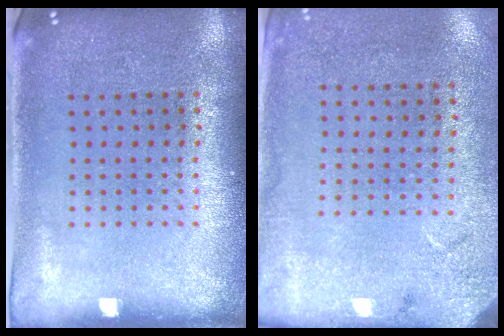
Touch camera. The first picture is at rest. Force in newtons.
{"total": 2.6, "press": 2.1, "slide": 1.6}